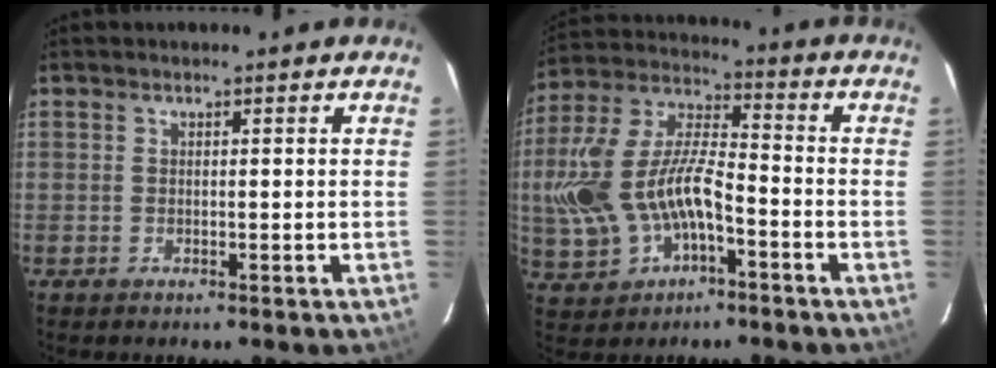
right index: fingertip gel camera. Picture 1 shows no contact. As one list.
[{"total": 16.5, "force": [-4.3, 8.6, 13.4], "torque": [-0.300, 0.007, -0.068]}]